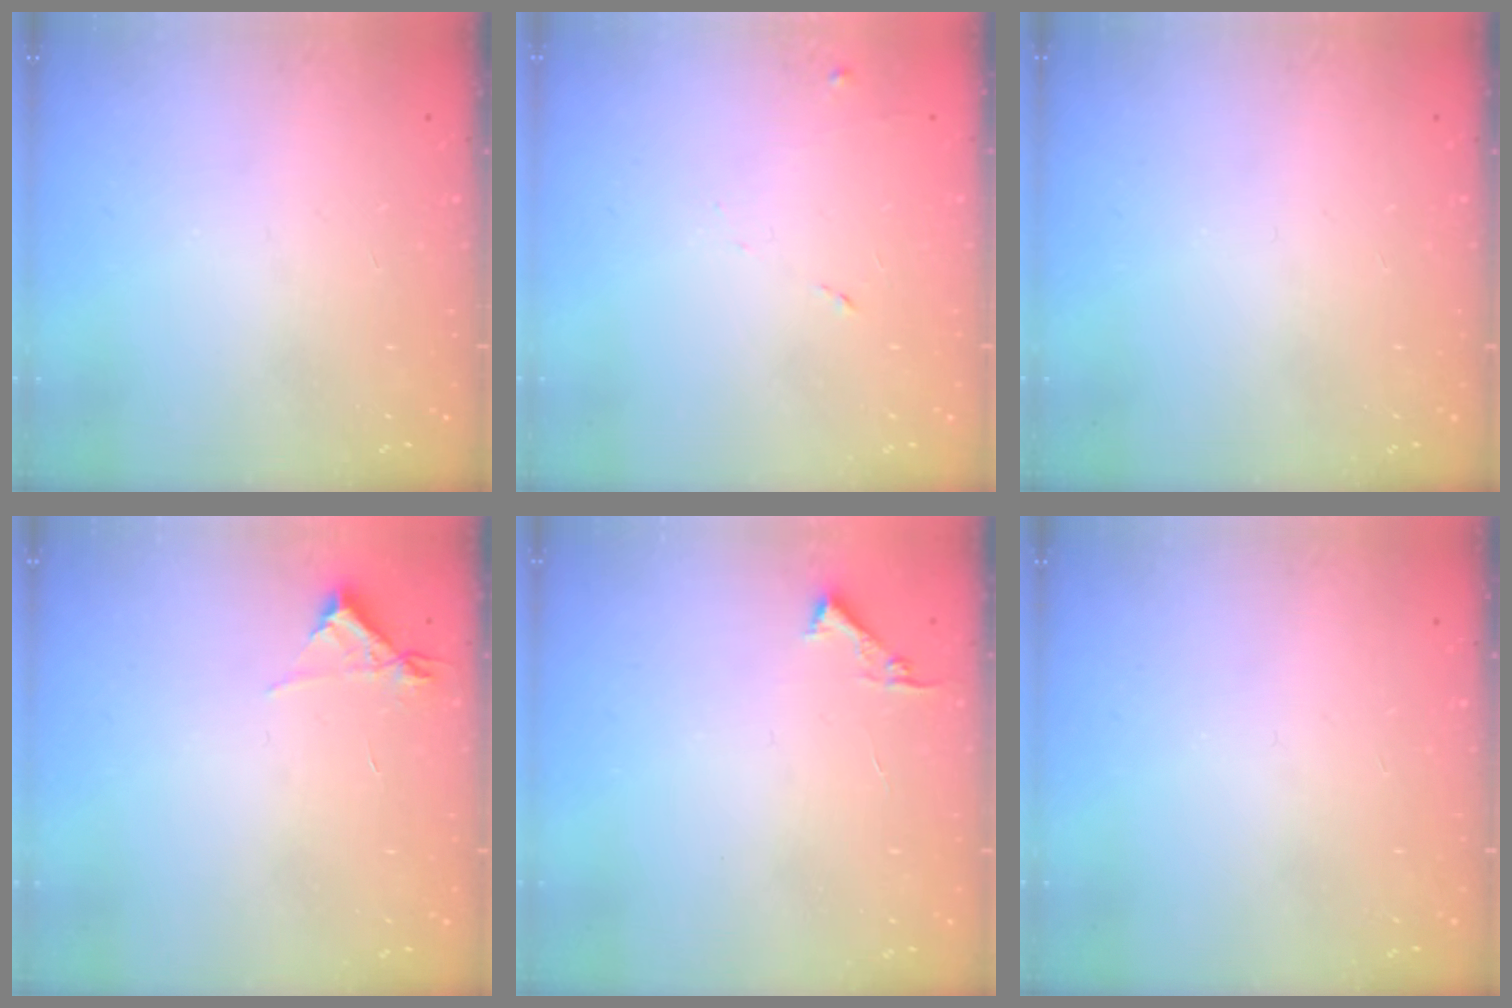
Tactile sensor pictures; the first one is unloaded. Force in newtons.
{"total": 6.1, "press": 6.1, "slide": 0.6}
{"total": 0.0}
{"total": 5.0, "press": 4.9, "slide": 0.7}
{"total": 3.4, "press": 3.4, "slide": 0.4}
{"total": 0.0}